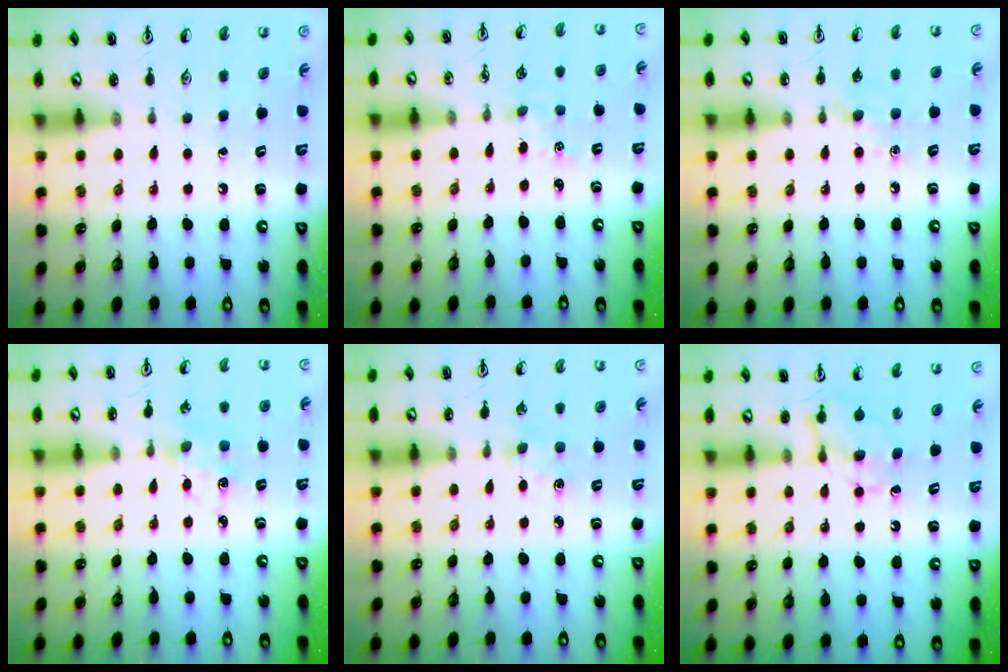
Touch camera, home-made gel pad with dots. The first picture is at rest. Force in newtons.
{"total": 1.7, "press": 1.6, "slide": 0.2}
{"total": 4.7, "press": 4.6, "slide": 0.8}
{"total": 2.3, "press": 2.3, "slide": 0.4}
{"total": 2.3, "press": 2.3, "slide": 0.4}
{"total": 4.7, "press": 4.6, "slide": 0.8}